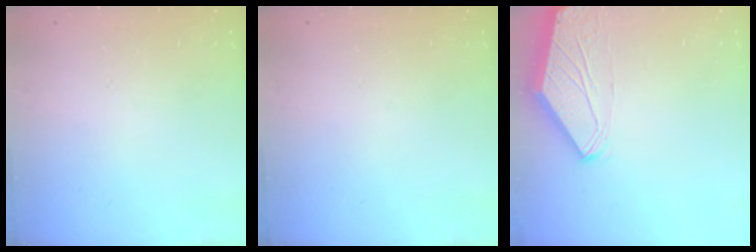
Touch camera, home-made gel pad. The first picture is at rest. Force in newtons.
{"total": 0.0}
{"total": 0.0}